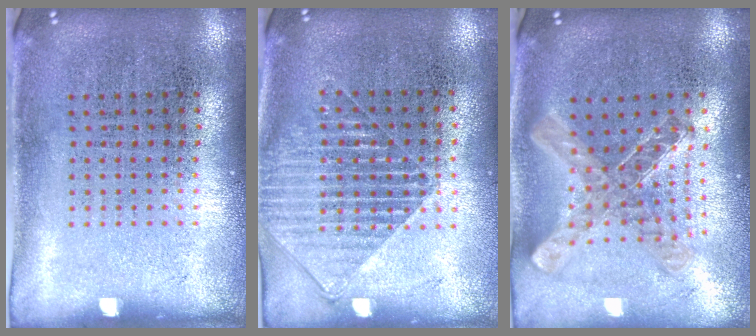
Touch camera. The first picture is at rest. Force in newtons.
{"total": 1.5, "press": 1.3, "slide": 0.8}
{"total": 1.1, "press": 1.0, "slide": 0.2}